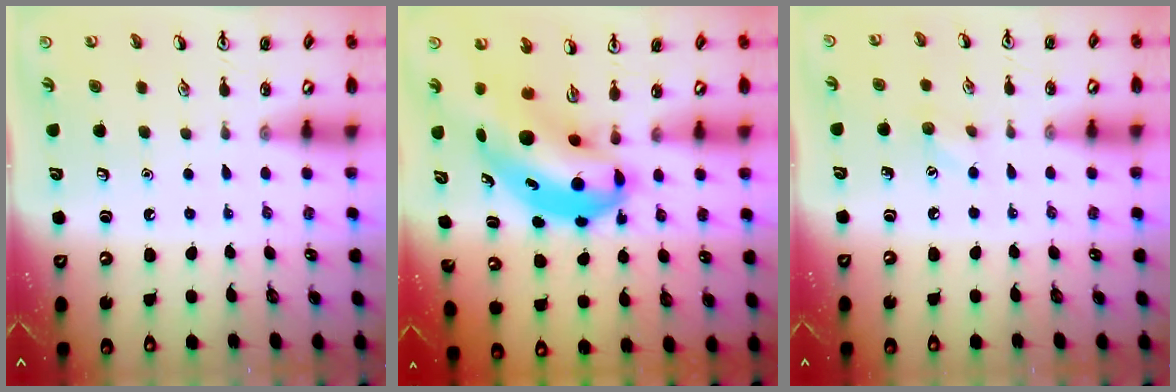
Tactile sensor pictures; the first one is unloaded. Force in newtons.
{"total": 8.4, "press": 8.1, "slide": 2.2}
{"total": 5.1, "press": 4.8, "slide": 1.5}